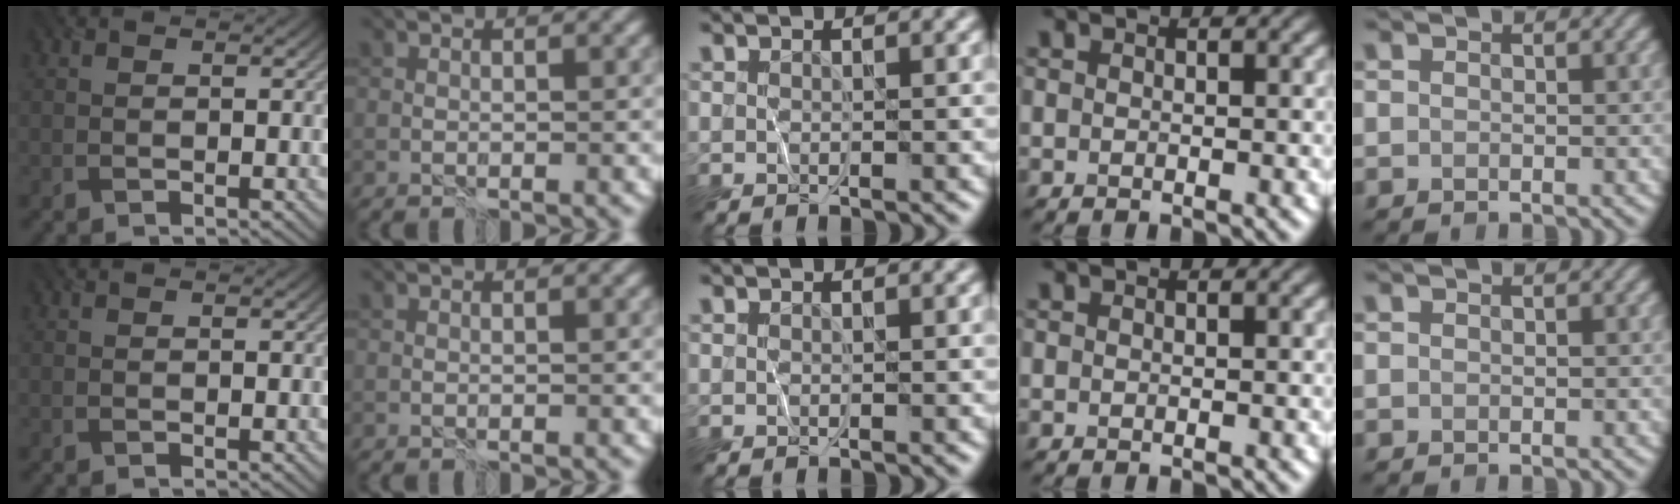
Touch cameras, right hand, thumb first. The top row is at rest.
{}